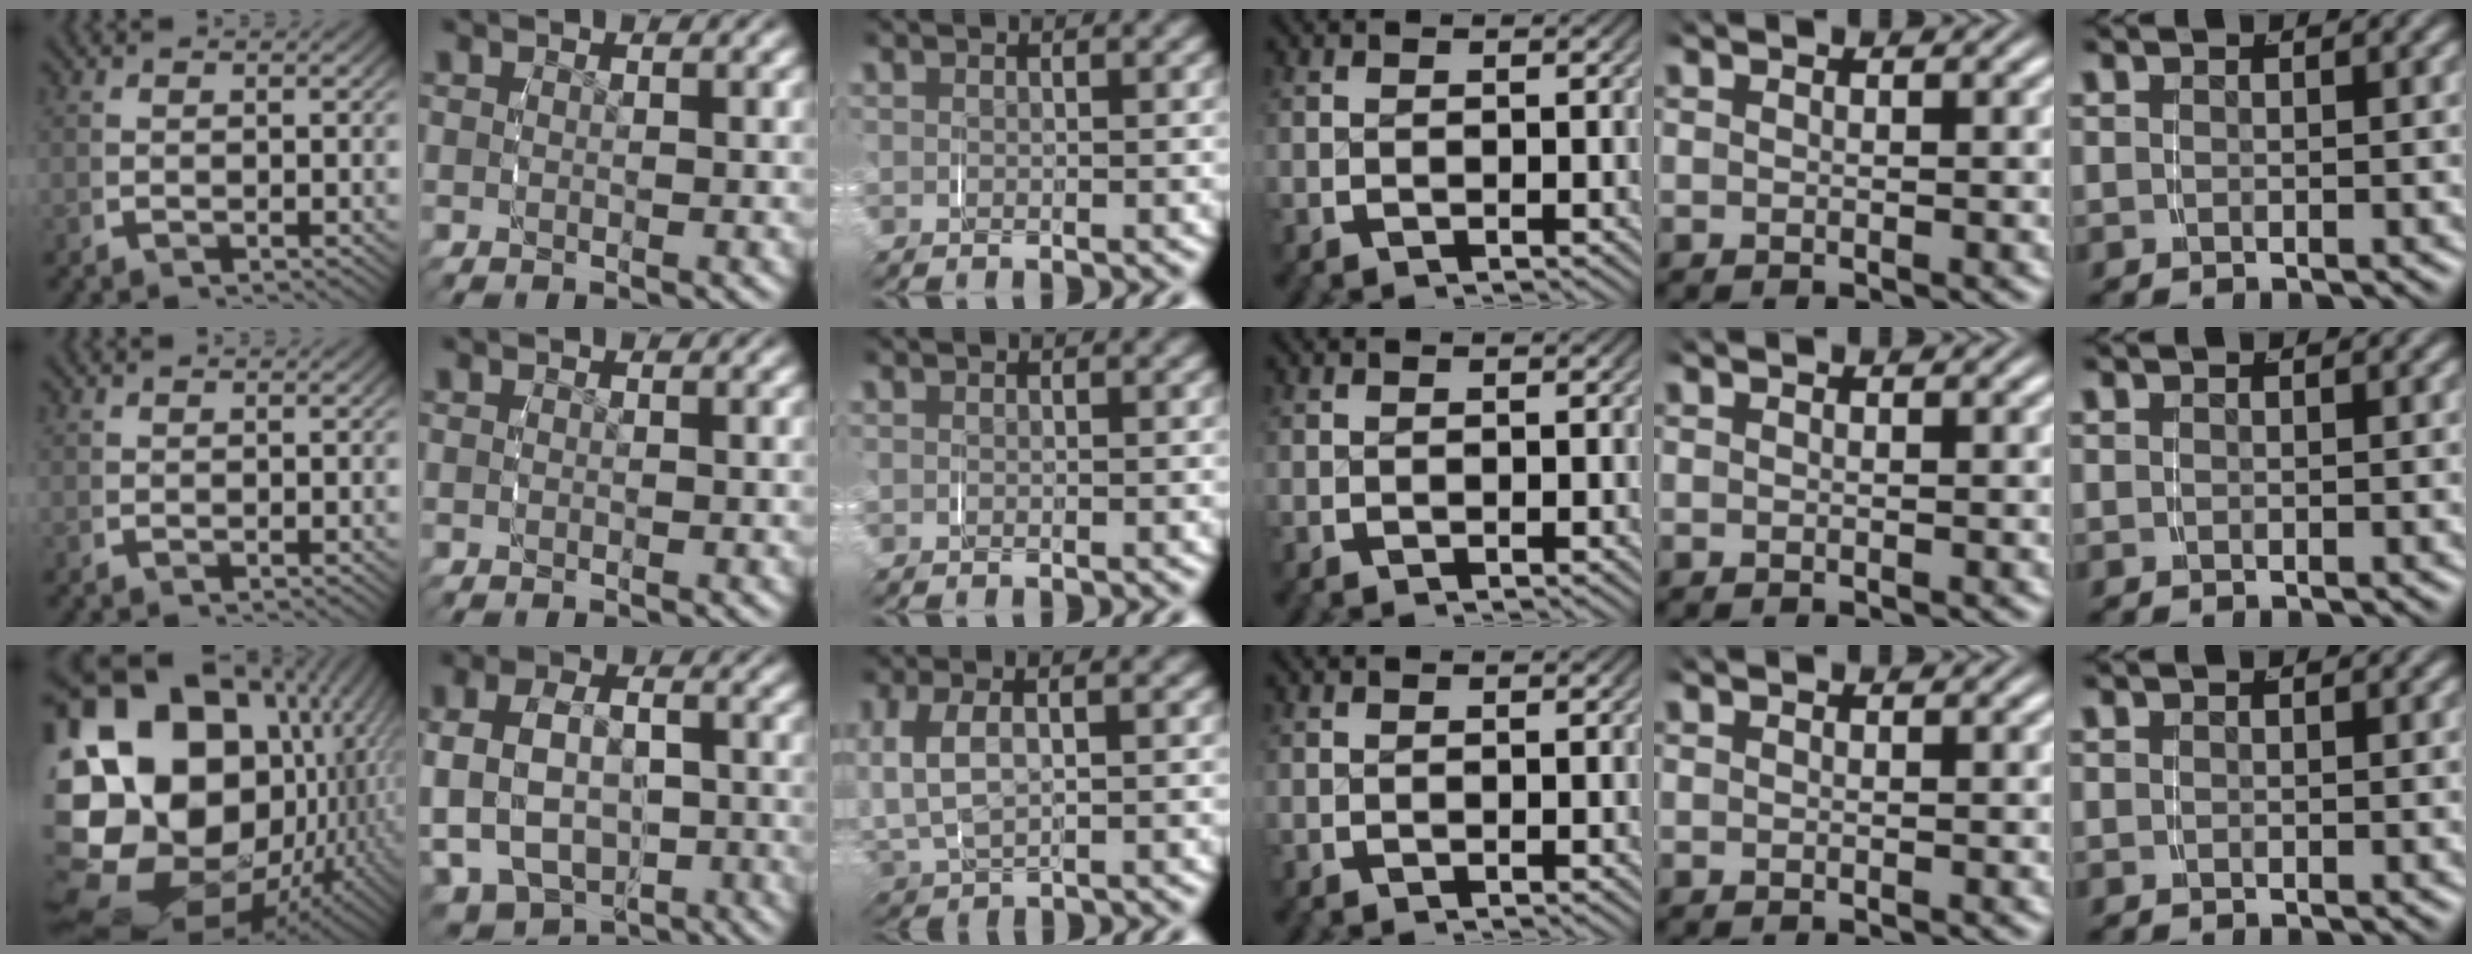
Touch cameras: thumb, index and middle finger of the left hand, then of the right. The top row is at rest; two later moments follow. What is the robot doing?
{"motion": "grasp_and_lifting", "object": "jacket"}